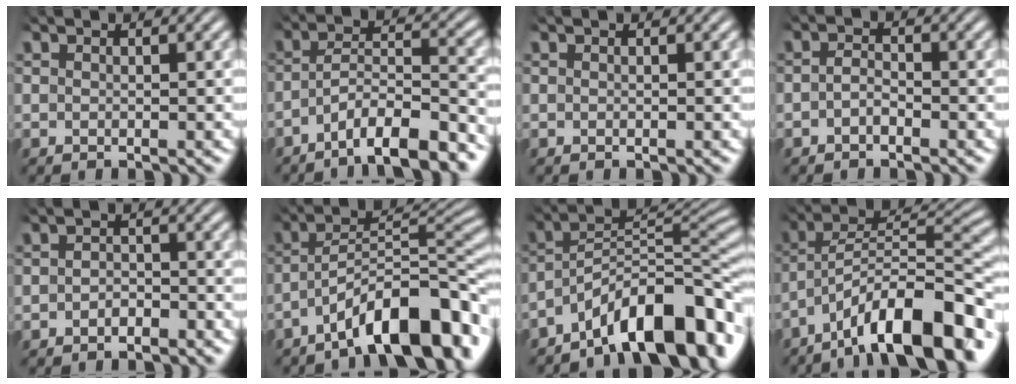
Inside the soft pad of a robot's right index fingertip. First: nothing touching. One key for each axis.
{"total": 7.4, "fx": -4.9, "fy": 3.3, "fz": 4.4, "tx": -0.064, "ty": -0.012, "tz": -0.082}
{"total": 0.0}
{"total": 1.6, "fx": -1.2, "fy": 0.7, "fz": 0.7, "tx": -0.016, "ty": -0.014, "tz": -0.018}
{"total": 2.0, "fx": -1.8, "fy": 0.8, "fz": 0.3, "tx": 0.003, "ty": -0.007, "tz": -0.031}
{"total": 8.6, "fx": -3.6, "fy": 3.1, "fz": 7.2, "tx": -0.106, "ty": -0.011, "tz": -0.055}
{"total": 11.1, "fx": -4.6, "fy": 5.5, "fz": 8.4, "tx": -0.136, "ty": -0.024, "tz": -0.069}
{"total": 9.4, "fx": -3.2, "fy": 3.9, "fz": 7.9, "tx": -0.127, "ty": -0.011, "tz": -0.044}